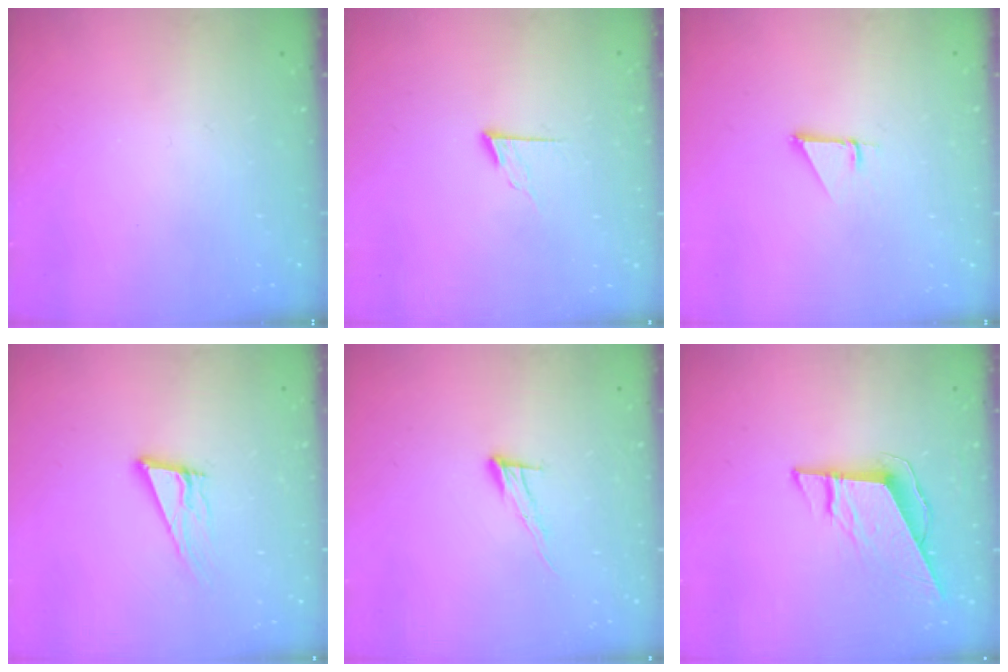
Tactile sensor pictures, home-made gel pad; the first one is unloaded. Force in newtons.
{"total": 5.7, "press": 5.7, "slide": 0.6}
{"total": 1.0, "press": 1.0, "slide": 0.1}
{"total": 12.4, "press": 11.9, "slide": 3.3}
{"total": 8.4, "press": 8.4, "slide": 0.4}
{"total": 9.0, "press": 9.0, "slide": 1.0}